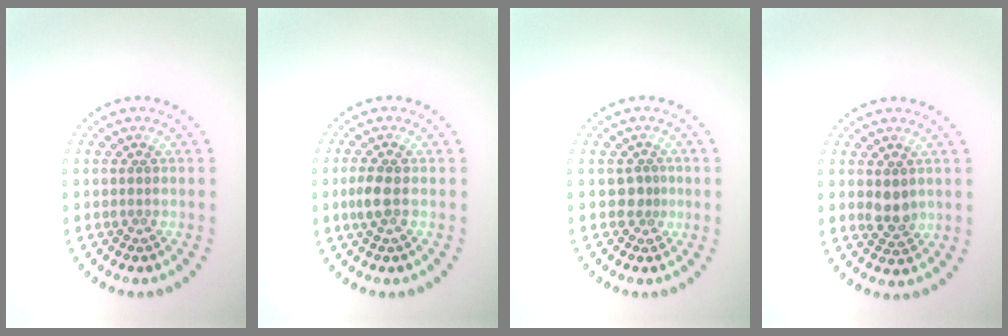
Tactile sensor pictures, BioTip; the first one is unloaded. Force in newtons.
{"total": 1.7, "press": 1.7, "slide": 0.4}
{"total": 1.1, "press": 0.7, "slide": 0.9}
{"total": 2.1, "press": 2.0, "slide": 0.5}